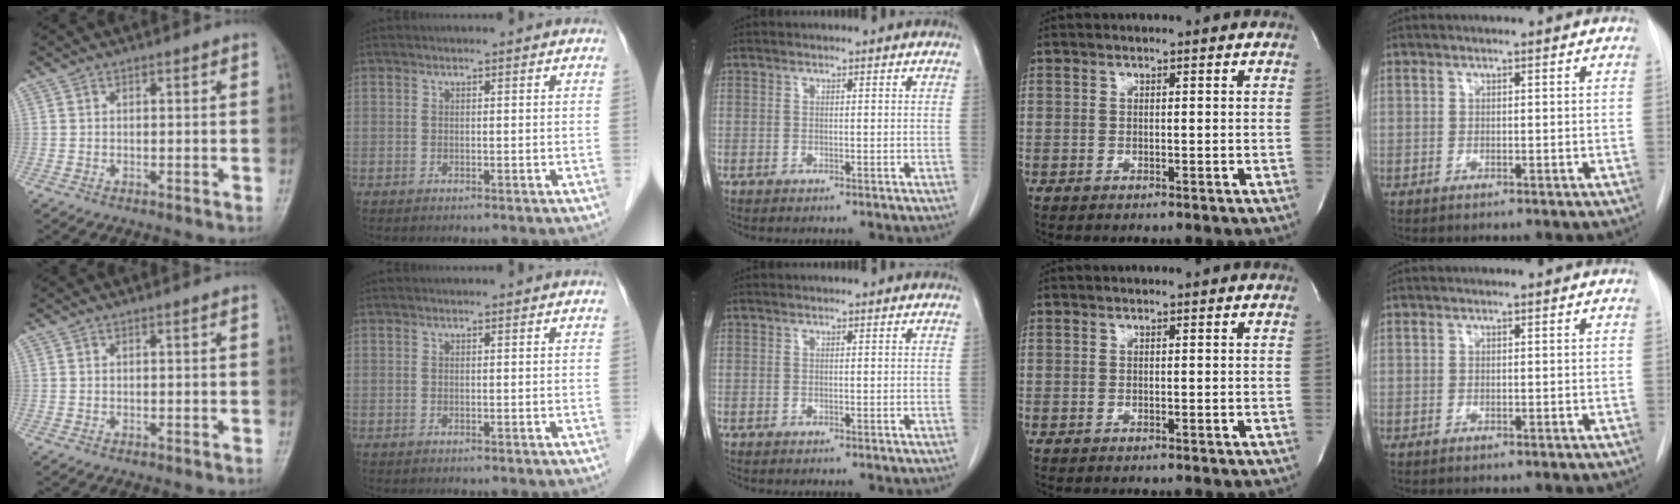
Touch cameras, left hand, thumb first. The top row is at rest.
{}